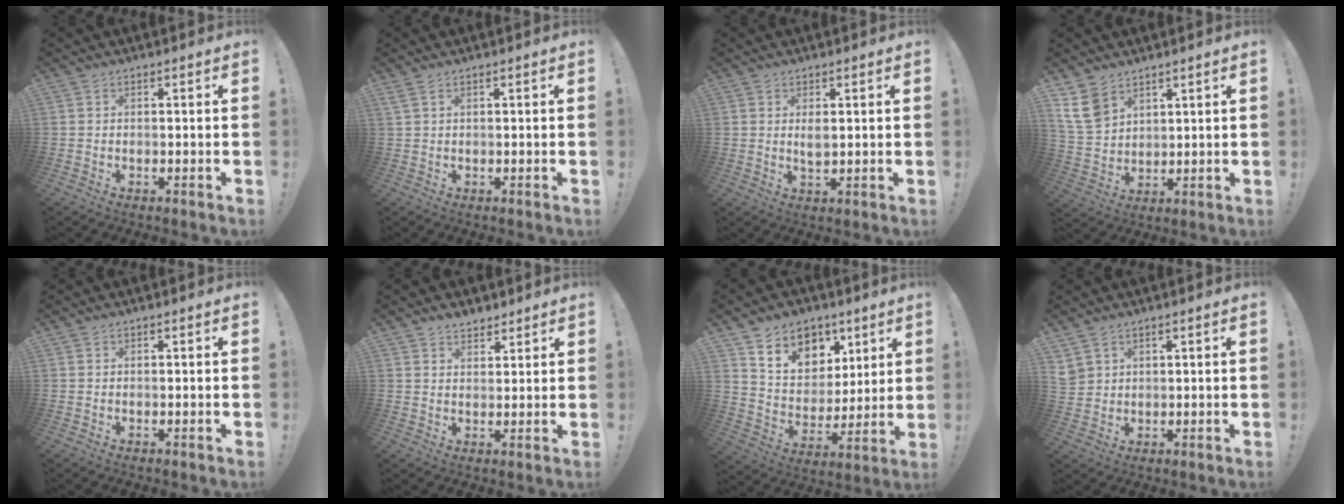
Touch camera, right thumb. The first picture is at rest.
{"total": 2.0, "force": [1.1, 0.6, 1.6], "torque": [-0.037, 0.003, 0.021]}
{"total": 2.7, "force": [0.9, 1.2, 2.2], "torque": [-0.025, -0.008, 0.012]}
{"total": 10.1, "force": [6.5, 6.3, 4.5], "torque": [-0.089, -0.029, 0.129]}
{"total": 0.0}
{"total": 4.0, "force": [3.5, 1.9, 0.6], "torque": [0.001, -0.023, 0.063]}
{"total": 11.9, "force": [7.5, 8.7, 3.1], "torque": [-0.055, -0.052, 0.147]}
{"total": 4.0, "force": [2.7, 2.7, 1.0], "torque": [-0.016, -0.015, 0.054]}